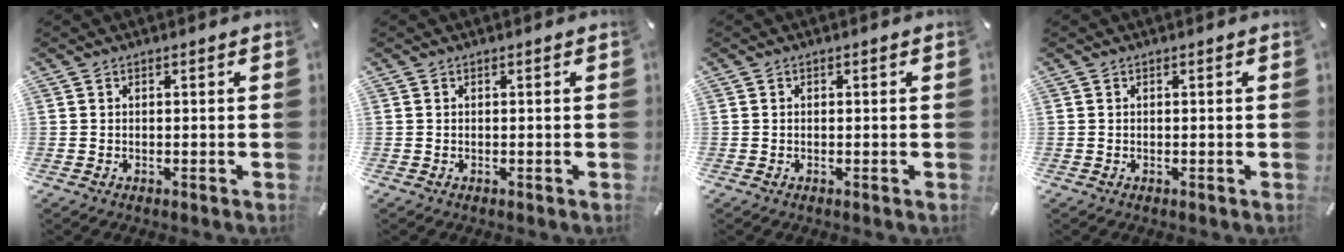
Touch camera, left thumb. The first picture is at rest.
{"total": 0.0}
{"total": 0.0}
{"total": 0.0}